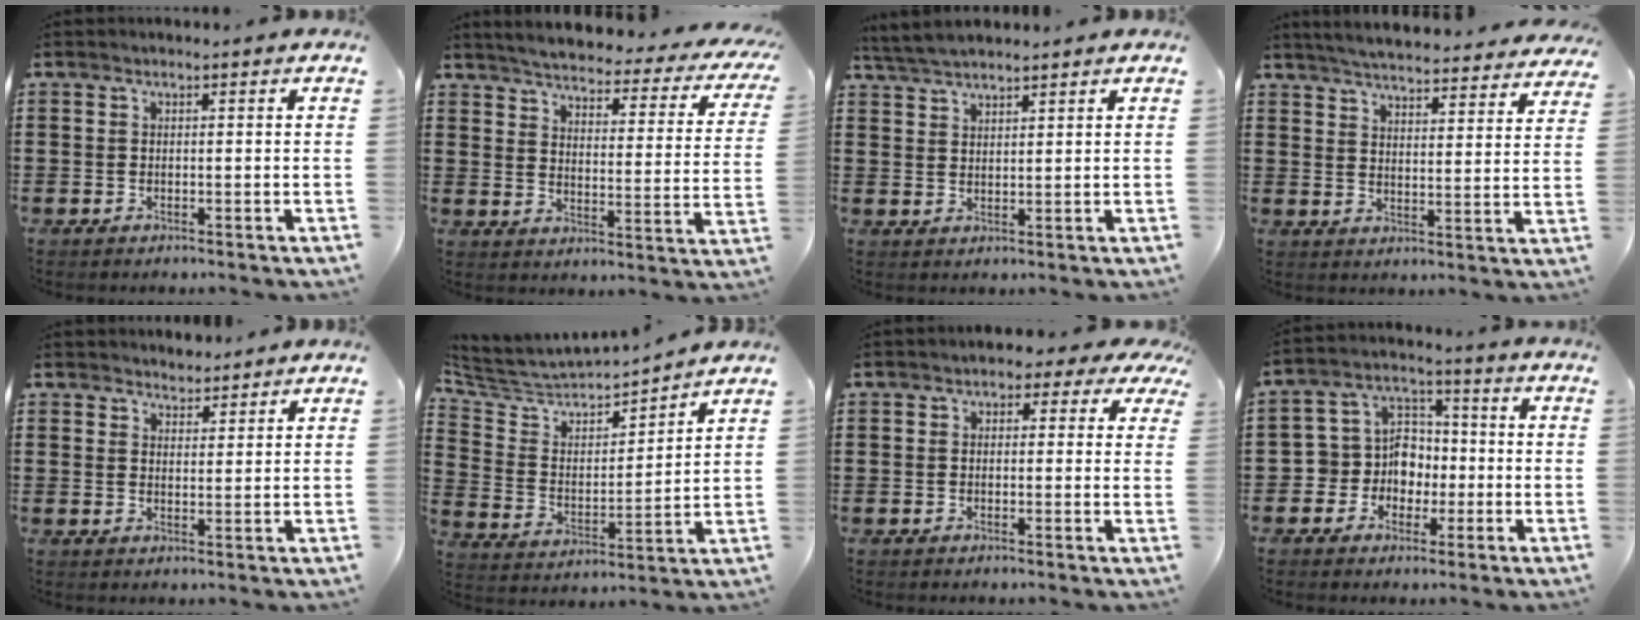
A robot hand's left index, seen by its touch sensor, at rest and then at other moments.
{"total": 3.8, "force": [3.6, -0.2, 1.3], "torque": [-0.046, -0.031, 0.053]}
{"total": 3.3, "force": [3.2, 0.3, 0.8], "torque": [-0.024, -0.003, 0.061]}
{"total": 4.9, "force": [4.8, -0.4, 1.0], "torque": [-0.040, -0.033, 0.081]}
{"total": 2.8, "force": [2.7, 0.7, -0.3], "torque": [0.000, -0.003, 0.052]}
{"total": 4.4, "force": [4.1, 1.5, 0.8], "torque": [-0.048, -0.035, 0.062]}
{"total": 1.9, "force": [0.4, 1.6, 1.1], "torque": [-0.019, 0.008, 0.001]}
{"total": 6.9, "force": [-1.4, 6.6, 1.5], "torque": [-0.070, 0.001, -0.031]}